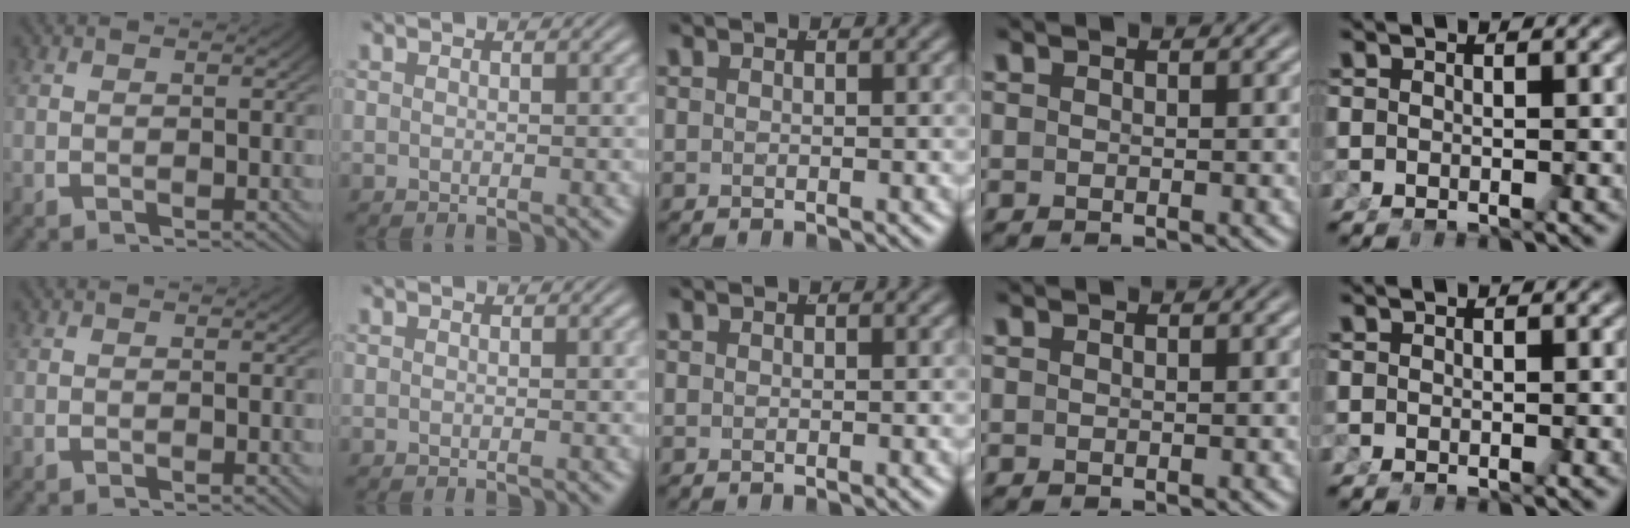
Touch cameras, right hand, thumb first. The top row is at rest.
{}